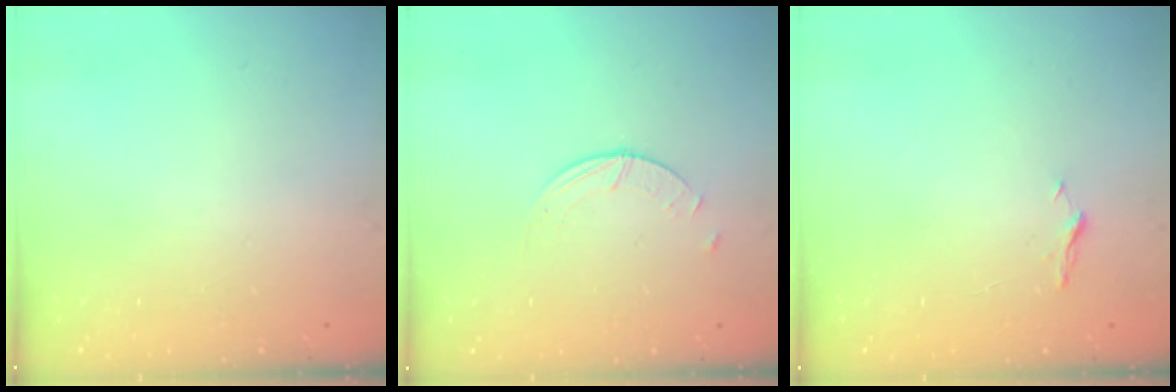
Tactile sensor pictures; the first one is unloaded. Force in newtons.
{"total": 0.9, "press": 0.9, "slide": 0.2}
{"total": 3.7, "press": 3.7, "slide": 0.5}